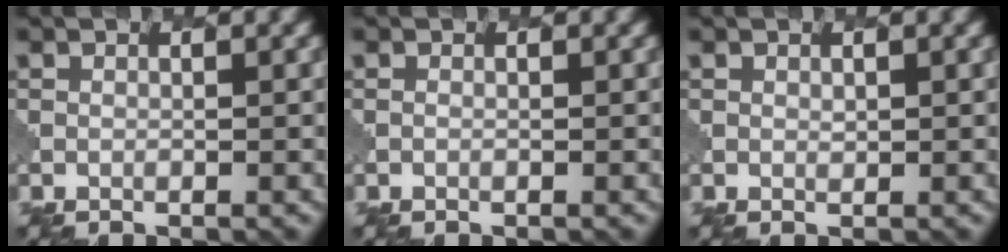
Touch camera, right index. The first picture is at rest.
{"total": 0.0}
{"total": 0.6, "force": [0.3, 0.3, 0.4], "torque": [-0.008, -0.001, 0.007]}